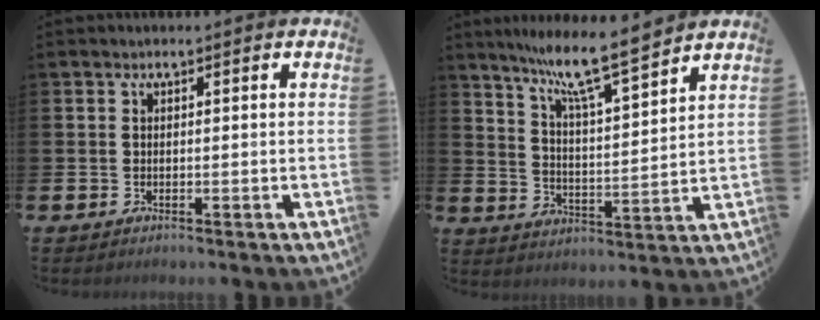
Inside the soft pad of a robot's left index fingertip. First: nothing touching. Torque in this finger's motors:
{"motor_torque": [0.16, -0.57, 0.51, 0.21]}